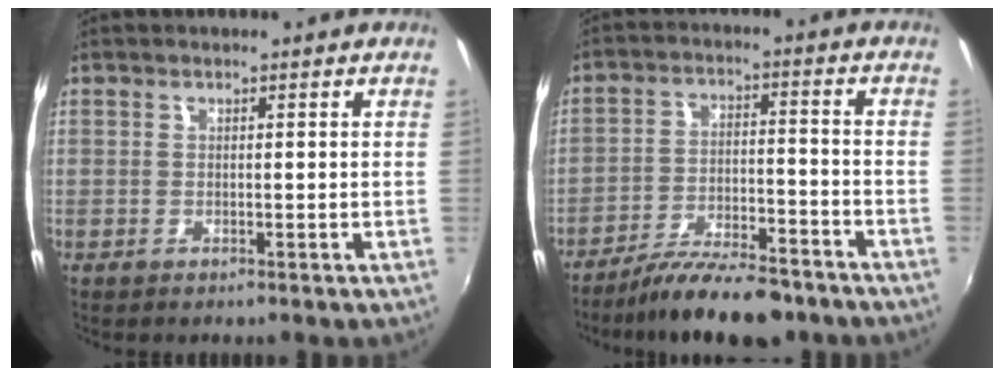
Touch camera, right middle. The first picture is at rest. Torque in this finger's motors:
{"motor_torque": [1.07, -1.07, 0.14, 0.10]}